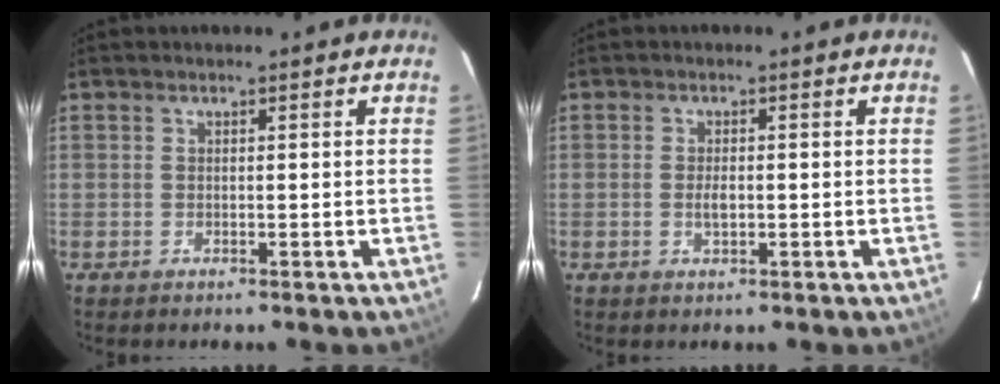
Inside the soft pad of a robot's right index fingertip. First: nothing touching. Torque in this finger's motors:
{"motor_torque": [0.68, 0.12, 0.33, 0.03]}